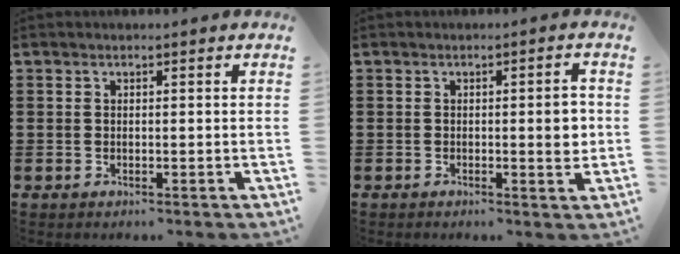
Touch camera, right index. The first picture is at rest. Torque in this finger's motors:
{"motor_torque": [0.57, 0.01, 0.17, 0.07]}